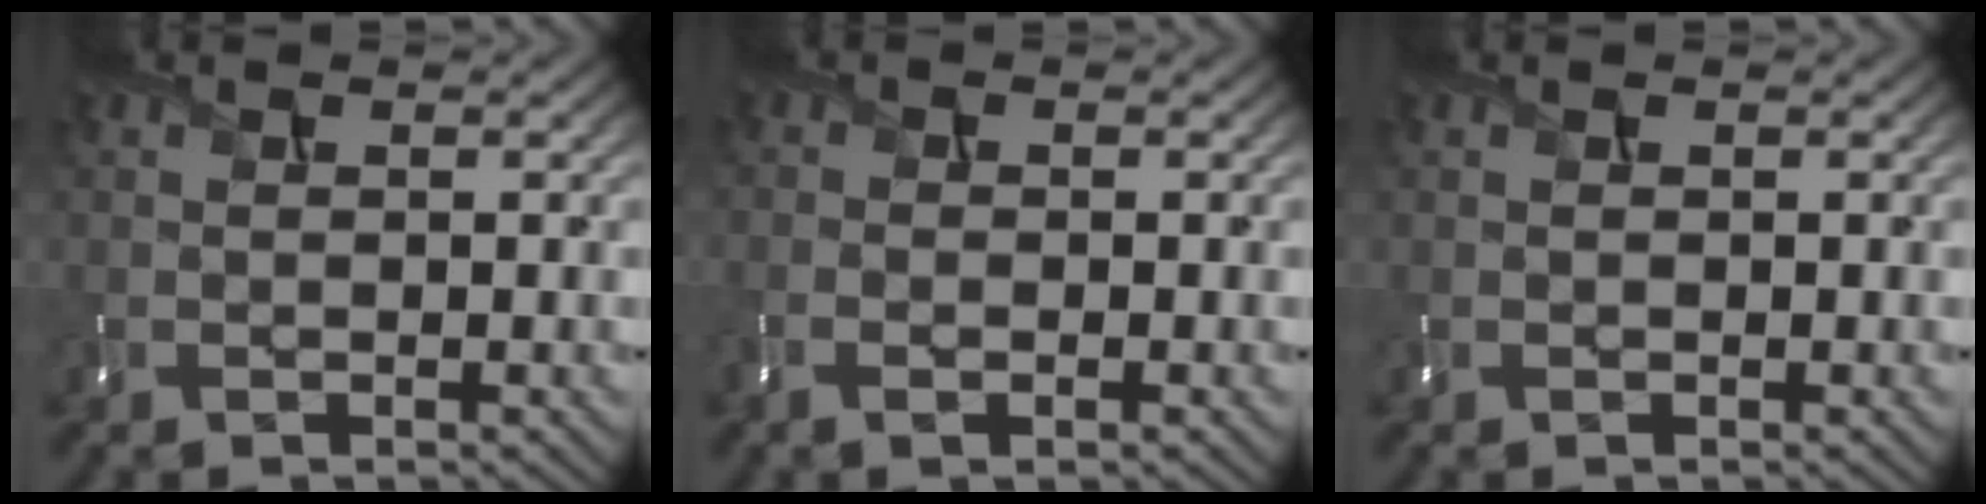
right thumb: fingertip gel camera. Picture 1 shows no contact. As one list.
[{"total": 2.4, "force": [-1.4, 0.8, 1.8], "torque": [-0.041, -0.007, -0.031]}, {"total": 0.0}]